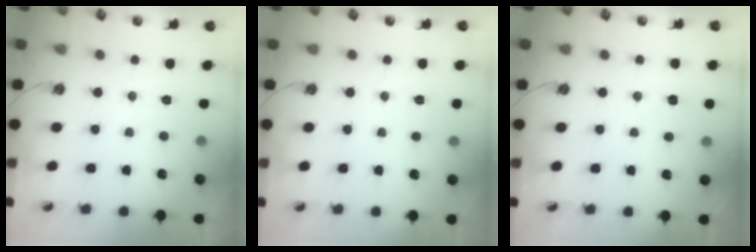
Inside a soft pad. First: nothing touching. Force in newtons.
{"total": 2.8, "press": 2.8, "slide": 0.3}
{"total": 2.9, "press": 2.8, "slide": 0.5}